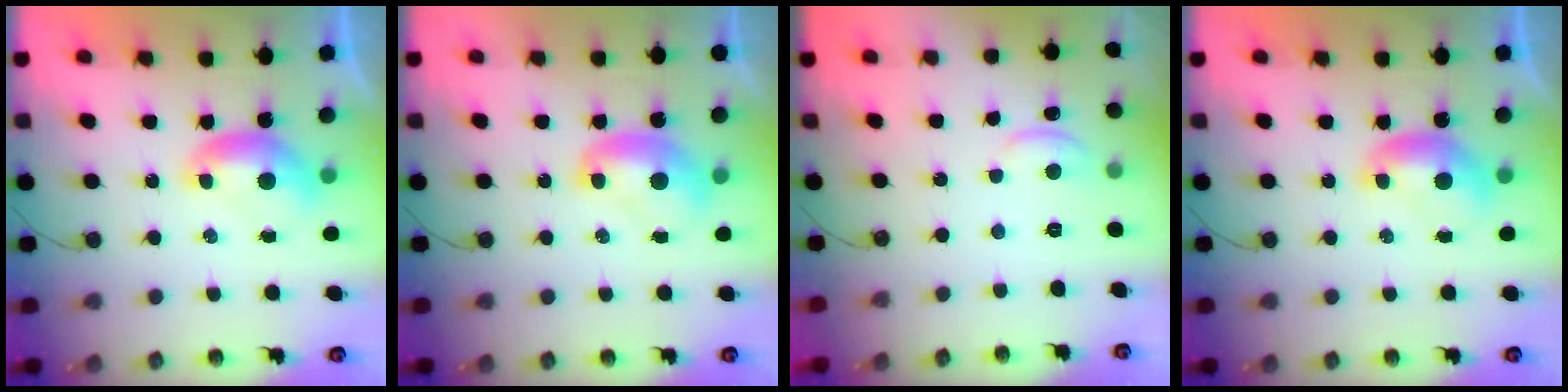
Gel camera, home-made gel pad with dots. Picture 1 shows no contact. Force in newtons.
{"total": 1.8, "press": 1.8, "slide": 0.2}
{"total": 1.5, "press": 1.3, "slide": 0.6}
{"total": 0.0}